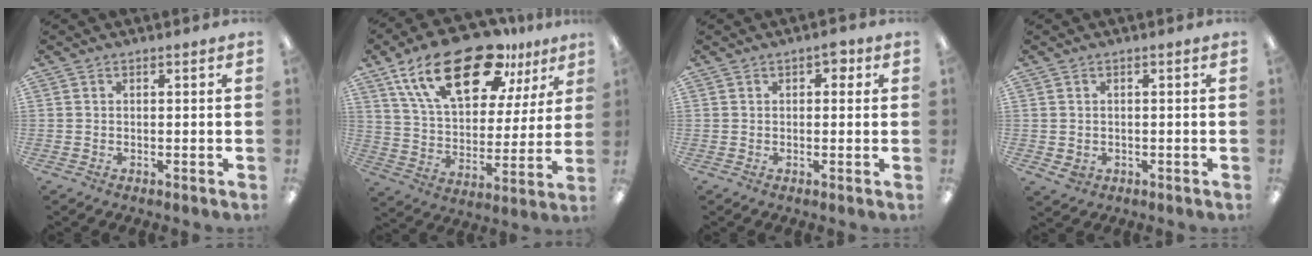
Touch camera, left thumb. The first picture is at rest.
{"total": 24.0, "force": [14.9, 11.0, 15.2], "torque": [-0.263, -0.069, 0.259]}
{"total": 2.9, "force": [1.0, 1.7, 2.1], "torque": [-0.018, -0.003, 0.010]}
{"total": 1.9, "force": [-0.7, 1.7, 0.6], "torque": [-0.001, -0.003, -0.015]}